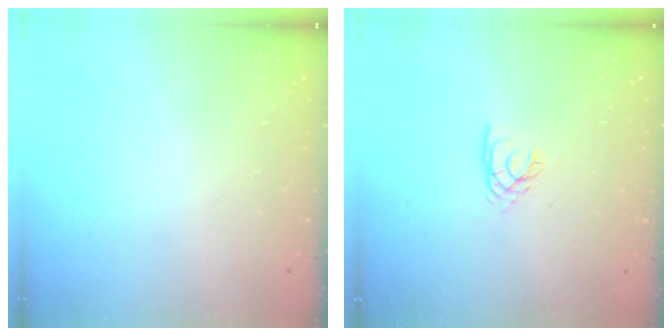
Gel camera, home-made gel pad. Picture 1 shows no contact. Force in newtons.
{"total": 2.2, "press": 2.2, "slide": 0.3}